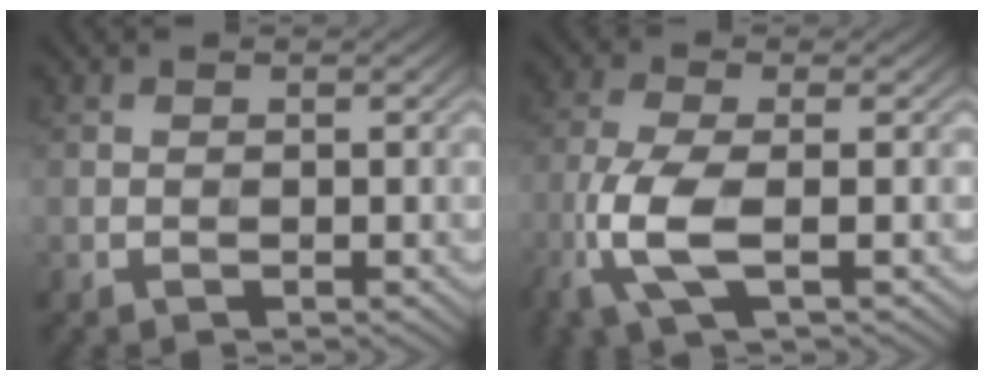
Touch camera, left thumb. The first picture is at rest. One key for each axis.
{"total": 7.0, "fx": -2.3, "fy": 2.4, "fz": 6.2, "tx": -0.152, "ty": 0.001, "tz": -0.056}